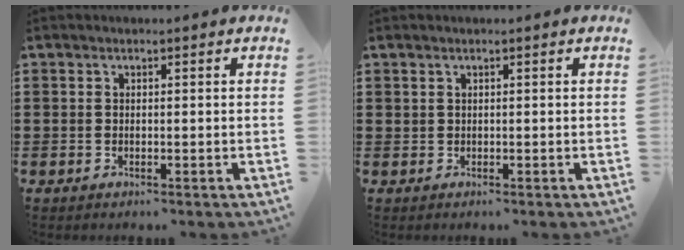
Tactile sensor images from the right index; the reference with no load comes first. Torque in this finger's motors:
{"motor_torque": [0.00, 2.14, 0.00, -0.01]}